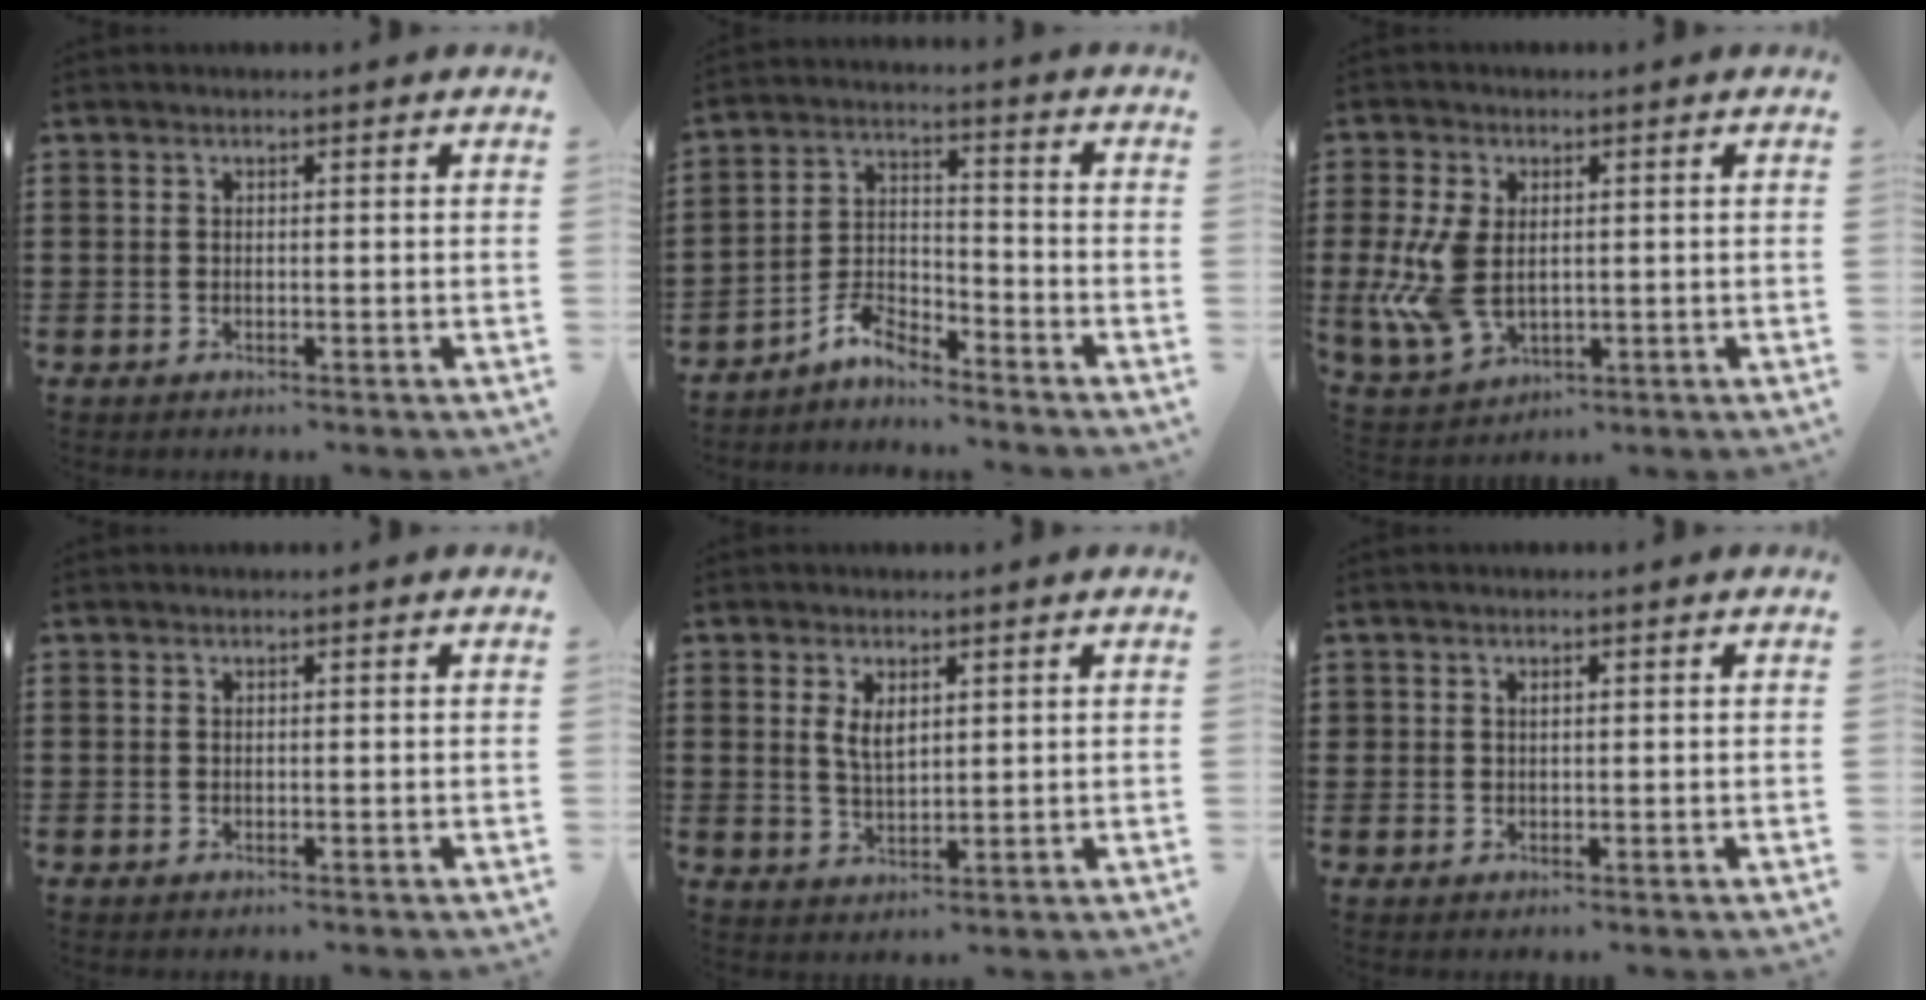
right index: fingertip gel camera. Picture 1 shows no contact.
{"total": 5.5, "force": [-4.9, 1.7, 1.9], "torque": [-0.047, 0.009, -0.098]}
{"total": 8.2, "force": [-0.2, 5.2, 6.4], "torque": [-0.157, -0.003, -0.004]}
{"total": 0.0}
{"total": 3.2, "force": [1.4, 1.5, 2.4], "torque": [-0.044, 0.002, 0.023]}
{"total": 0.9, "force": [0.4, 0.7, 0.3], "torque": [-0.008, 0.003, 0.009]}